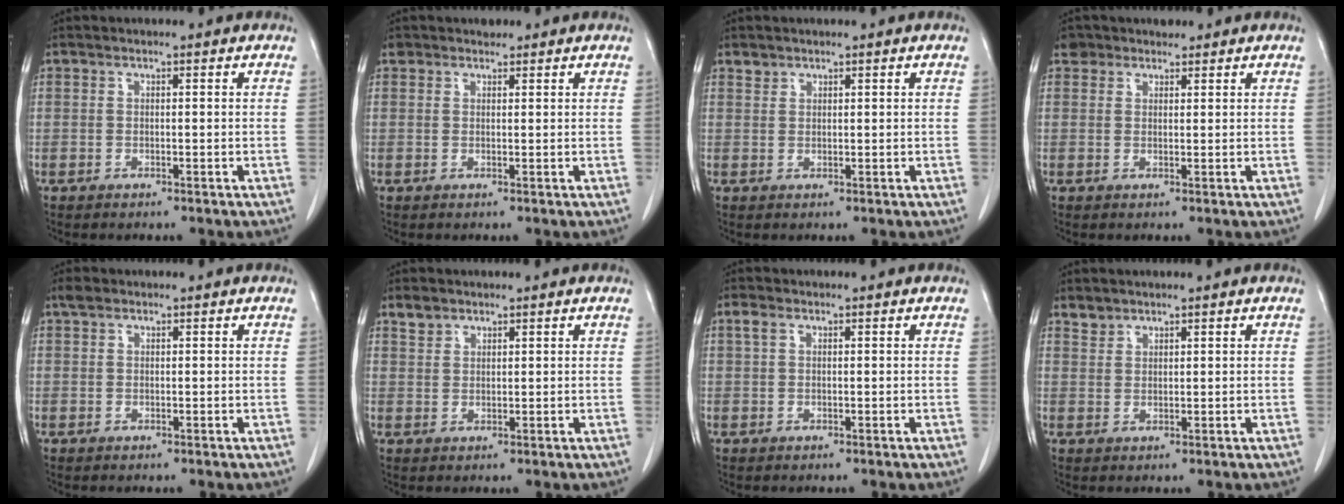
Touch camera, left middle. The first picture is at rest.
{"total": 1.3, "force": [1.0, 0.8, -0.1], "torque": [0.005, 0.008, 0.013]}
{"total": 1.1, "force": [0.9, 0.6, 0.0], "torque": [0.006, 0.002, 0.014]}
{"total": 2.6, "force": [1.9, 1.8, -0.1], "torque": [0.007, 0.015, 0.027]}
{"total": 1.1, "force": [0.8, 0.7, 0.4], "torque": [-0.010, 0.011, 0.014]}
{"total": 2.1, "force": [1.7, 1.2, 0.4], "torque": [-0.009, 0.008, 0.032]}
{"total": 1.3, "force": [0.6, 0.7, 0.9], "torque": [-0.025, 0.015, 0.012]}
{"total": 1.6, "force": [1.4, 0.7, -0.1], "torque": [0.004, 0.004, 0.027]}